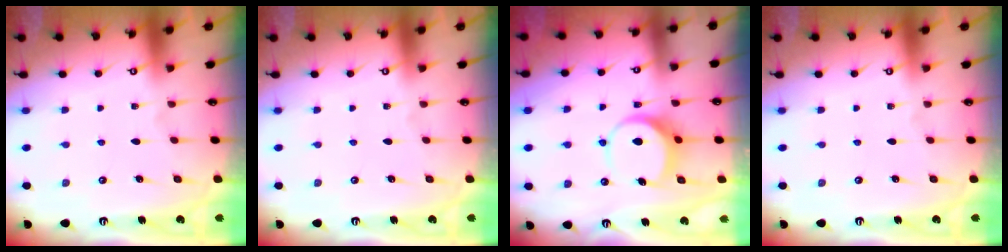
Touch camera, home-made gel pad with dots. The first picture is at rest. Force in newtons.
{"total": 0.0}
{"total": 9.3, "press": 9.2, "slide": 0.9}
{"total": 0.0}